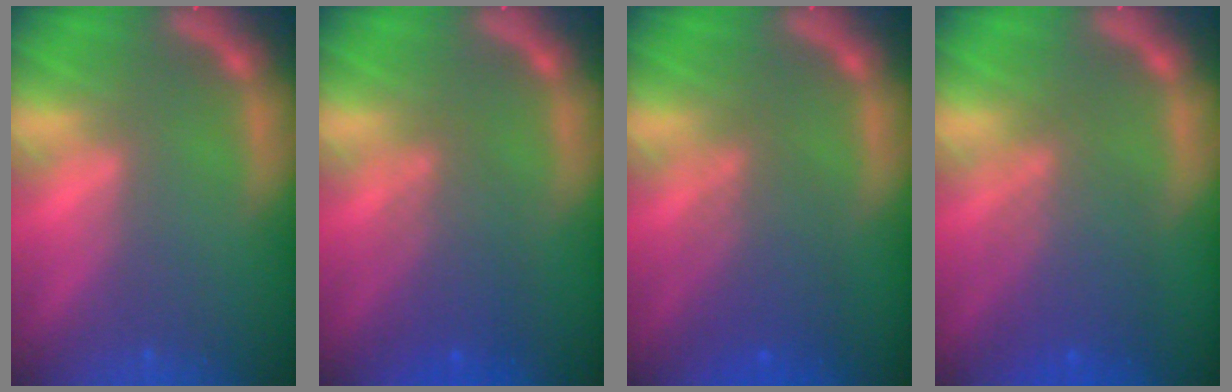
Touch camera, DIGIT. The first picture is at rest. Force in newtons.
{"total": 4.1}
{"total": 4.6}
{"total": 5.5}